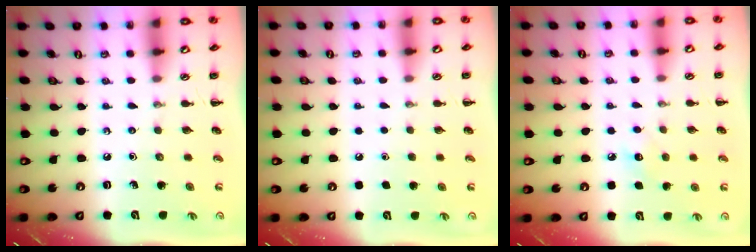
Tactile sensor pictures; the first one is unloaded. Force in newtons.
{"total": 1.8, "press": 1.8, "slide": 0.1}
{"total": 6.1, "press": 5.9, "slide": 1.6}